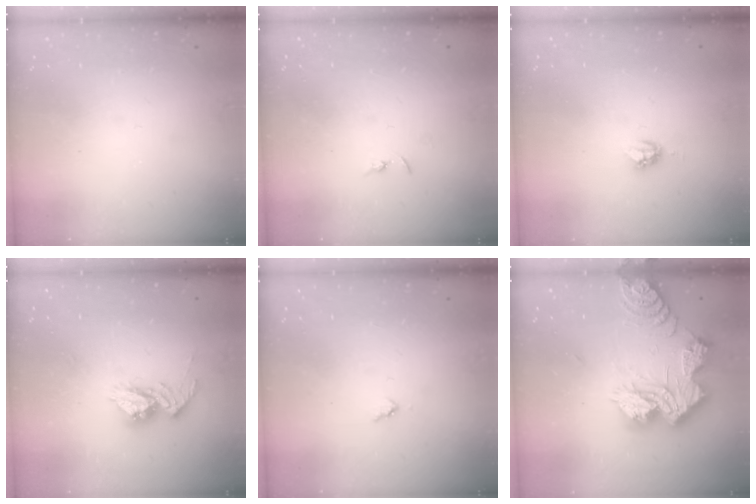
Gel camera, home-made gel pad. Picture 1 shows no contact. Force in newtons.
{"total": 3.3, "press": 3.2, "slide": 0.4}
{"total": 3.4, "press": 3.4, "slide": 0.4}
{"total": 11.5, "press": 11.4, "slide": 0.8}
{"total": 3.0, "press": 3.0, "slide": 0.3}
{"total": 22.4, "press": 22.3, "slide": 1.9}